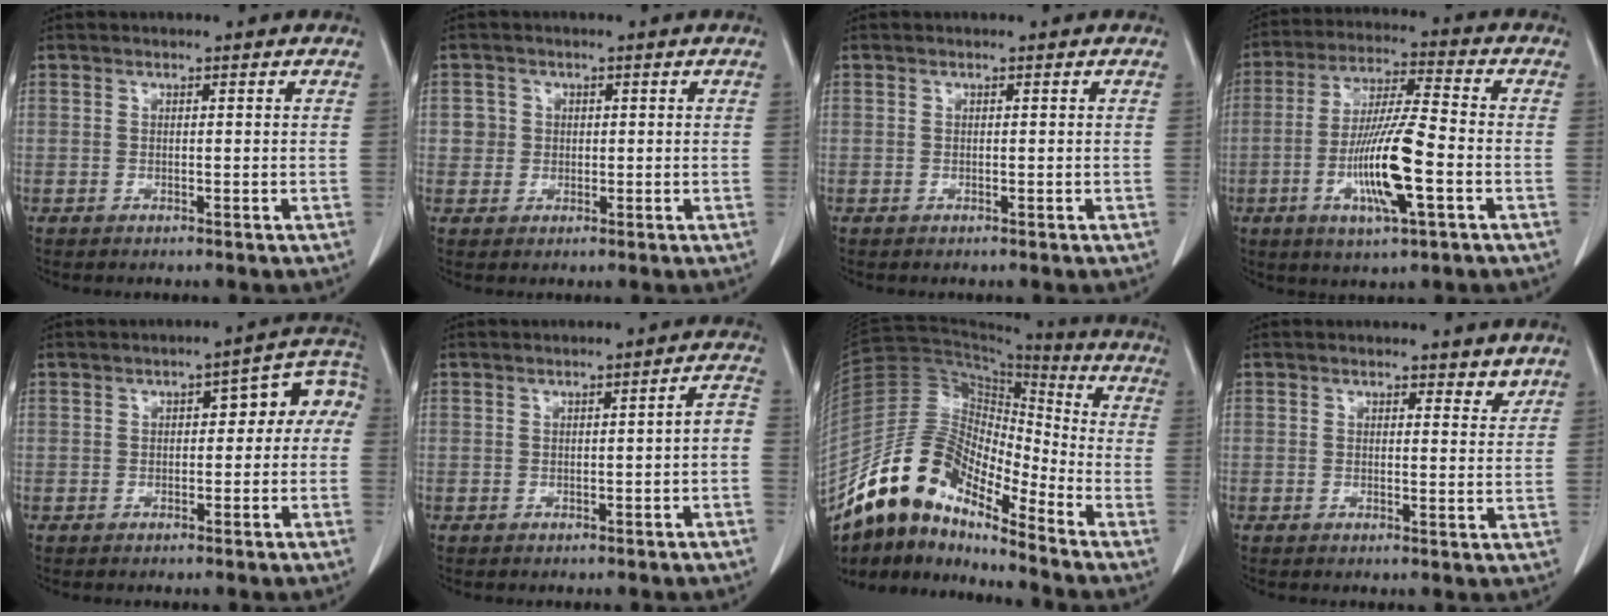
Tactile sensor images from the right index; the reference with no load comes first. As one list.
[{"total": 2.4, "force": [0.4, 2.4, 0.1], "torque": [0.009, 0.004, 0.004]}, {"total": 0.0}, {"total": 13.2, "force": [-3.8, 1.2, 12.6], "torque": [-0.244, -0.009, -0.072]}, {"total": 7.2, "force": [0.0, 3.4, 6.4], "torque": [-0.073, 0.043, -0.003]}, {"total": 2.7, "force": [-1.0, 0.6, 2.4], "torque": [-0.026, 0.014, -0.013]}, {"total": 14.7, "force": [-11.7, 4.4, 7.7], "torque": [-0.140, 0.046, -0.216]}, {"total": 2.4, "force": [2.1, 1.0, 0.6], "torque": [0.002, -0.010, 0.018]}]